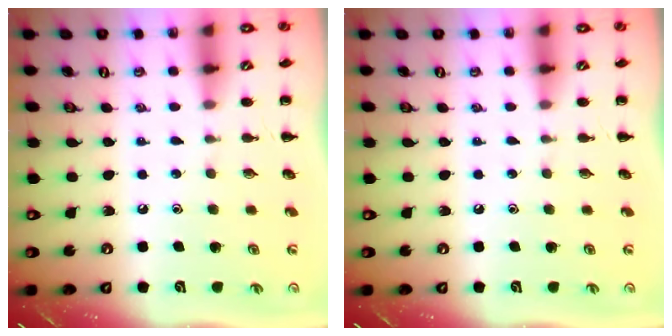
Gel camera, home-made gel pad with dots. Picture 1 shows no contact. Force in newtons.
{"total": 0.0}